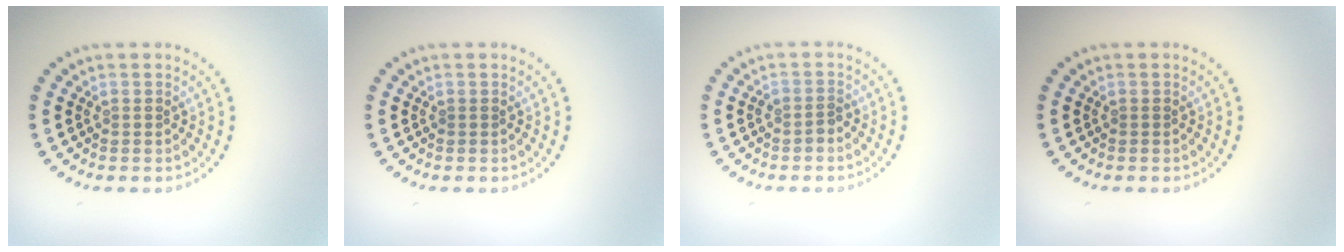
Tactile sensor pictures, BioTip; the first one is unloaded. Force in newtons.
{"total": 0.0}
{"total": 1.0, "press": 0.8, "slide": 0.6}
{"total": 0.0}